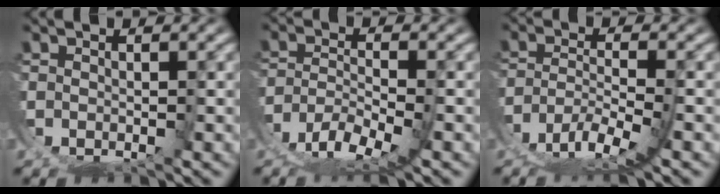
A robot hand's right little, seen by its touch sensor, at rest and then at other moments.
{"total": 4.8, "force": [-2.4, 1.7, 3.8], "torque": [-0.057, -0.015, -0.038]}
{"total": 5.1, "force": [-2.7, 1.2, 4.2], "torque": [-0.064, -0.018, -0.036]}